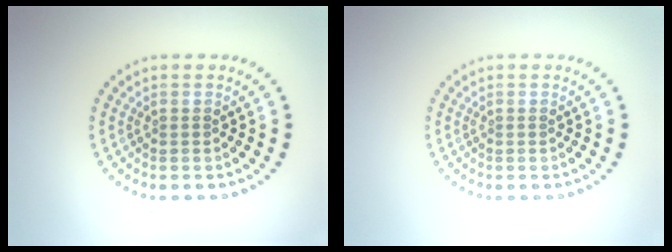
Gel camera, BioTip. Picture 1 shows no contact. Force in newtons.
{"total": 0.0}